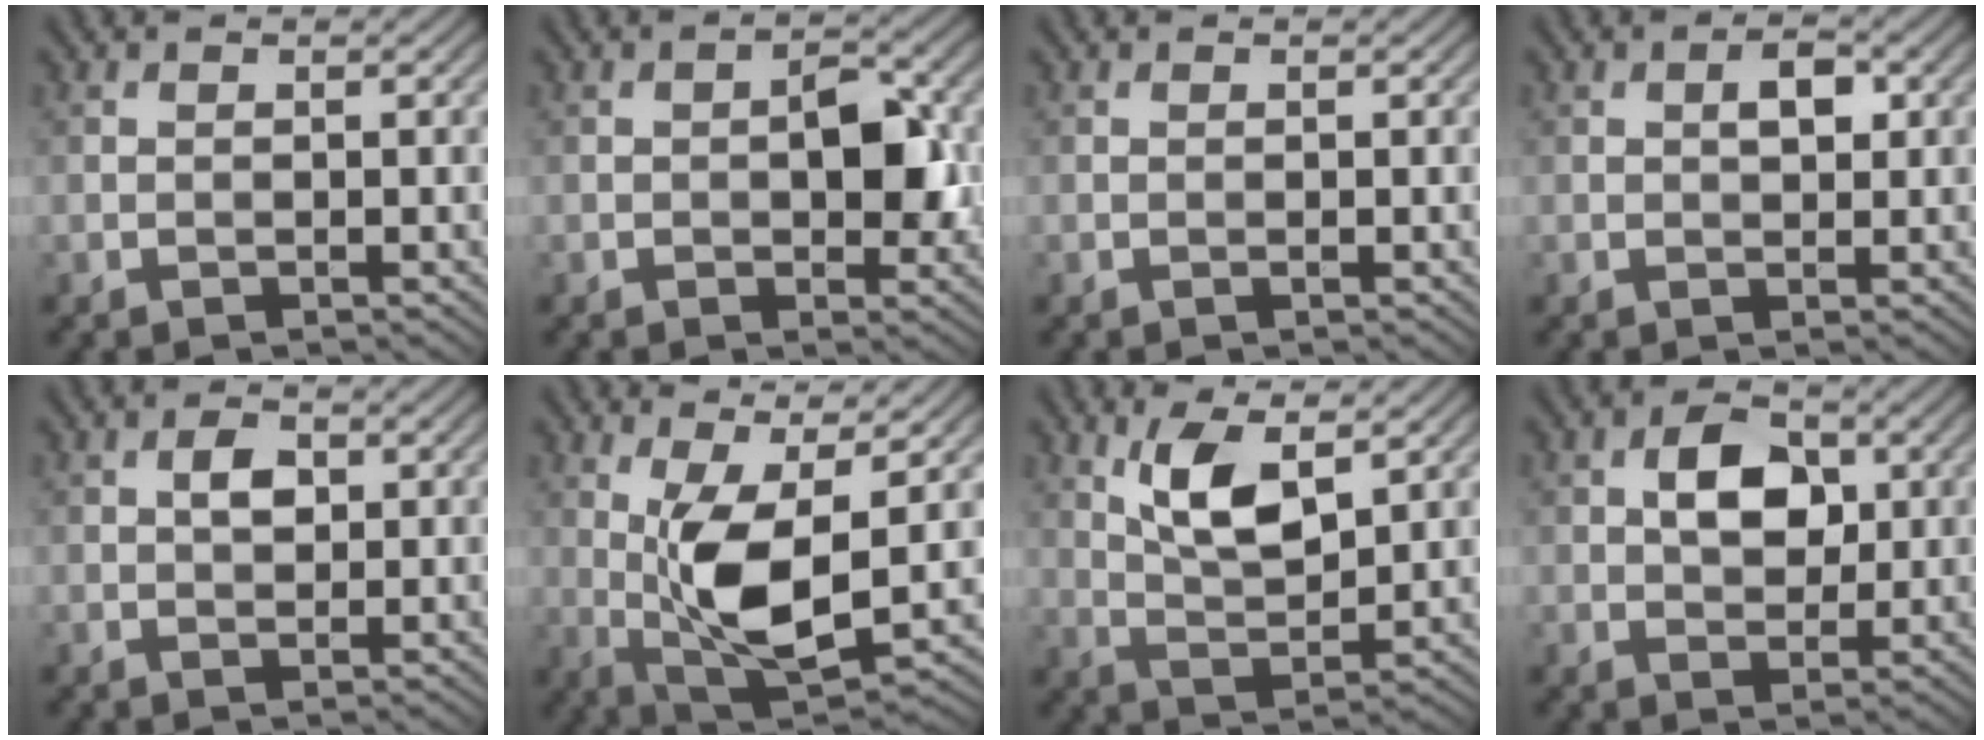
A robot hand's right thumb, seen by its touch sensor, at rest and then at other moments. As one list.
[{"total": 5.1, "force": [-0.1, 2.6, 4.3], "torque": [-0.060, 0.001, -0.003]}, {"total": 0.0}, {"total": 2.4, "force": [0.6, 1.3, 1.9], "torque": [-0.030, 0.001, 0.008]}, {"total": 2.4, "force": [0.4, 1.6, 1.7], "torque": [-0.033, 0.003, 0.004]}, {"total": 9.7, "force": [0.7, 3.5, 9.0], "torque": [-0.181, -0.003, 0.016]}, {"total": 7.0, "force": [3.3, 2.7, 5.5], "torque": [-0.115, -0.006, 0.065]}, {"total": 5.6, "force": [1.1, 3.8, 4.0], "torque": [-0.068, 0.004, 0.012]}]